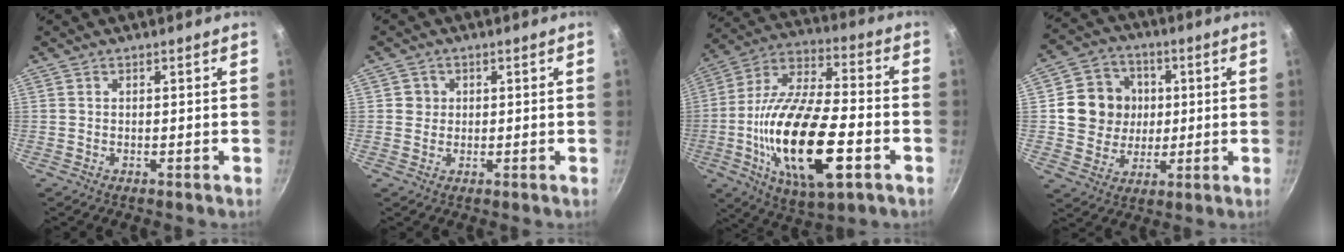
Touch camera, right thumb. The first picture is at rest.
{"total": 2.3, "force": [0.3, 2.3, 0.4], "torque": [0.008, 0.005, 0.002]}
{"total": 24.8, "force": [-6.4, 10.1, 21.7], "torque": [-0.397, 0.016, -0.114]}
{"total": 12.1, "force": [1.5, 11.1, 4.6], "torque": [-0.047, 0.010, 0.023]}